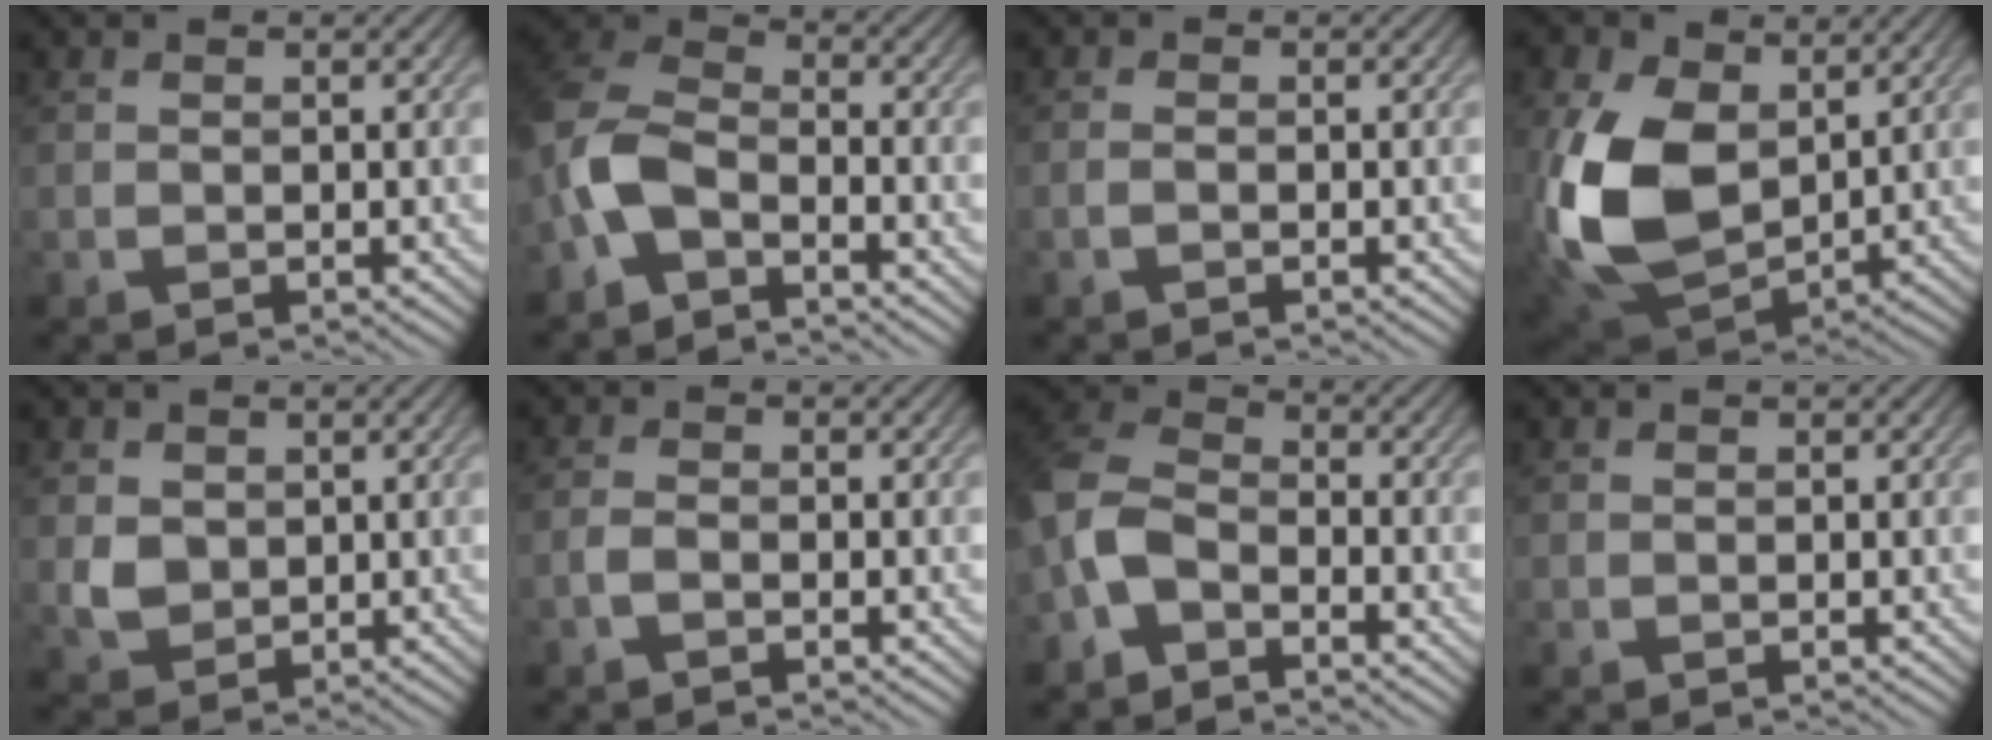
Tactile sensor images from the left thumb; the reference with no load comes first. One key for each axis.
{"total": 7.9, "fx": -3.8, "fy": 4.2, "fz": 5.4, "tx": -0.125, "ty": 0.006, "tz": -0.098}
{"total": 0.9, "fx": -0.5, "fy": 0.2, "fz": 0.6, "tx": -0.015, "ty": 0.002, "tz": -0.013}
{"total": 13.1, "fx": 1.7, "fy": 8.7, "fz": 9.7, "tx": -0.250, "ty": -0.003, "tz": 0.031}
{"total": 3.0, "fx": 0.9, "fy": 2.5, "fz": 1.4, "tx": -0.041, "ty": -0.005, "tz": 0.018}
{"total": 1.6, "fx": -1.1, "fy": 0.6, "fz": 1.0, "tx": -0.024, "ty": 0.001, "tz": -0.027}
{"total": 7.2, "fx": -3.9, "fy": 4.1, "fz": 4.4, "tx": -0.100, "ty": 0.005, "tz": -0.099}
{"total": 0.0}